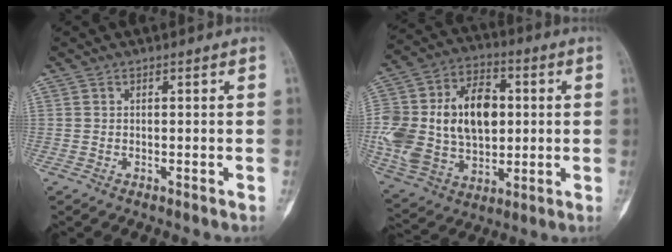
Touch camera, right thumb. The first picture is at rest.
{"total": 26.4, "force": [1.7, 17.9, 19.3], "torque": [-0.382, 0.017, 0.045]}